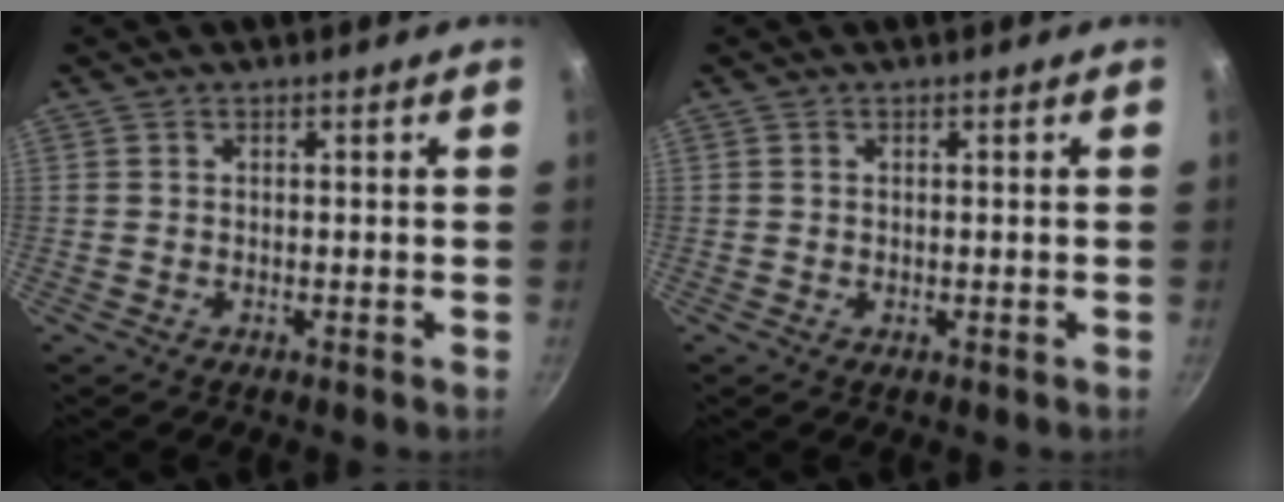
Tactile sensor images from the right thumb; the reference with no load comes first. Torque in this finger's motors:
{"motor_torque": [-0.50, -0.10, 0.29, 0.03, -0.03]}